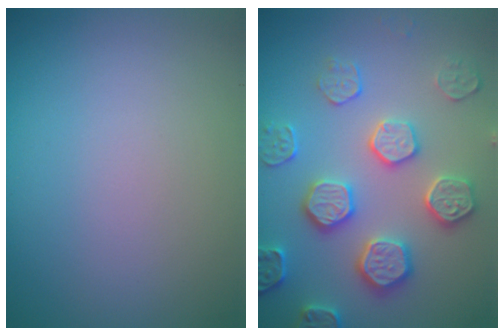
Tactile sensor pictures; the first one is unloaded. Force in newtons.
{"total": 4.8, "press": 4.5, "slide": 1.5}